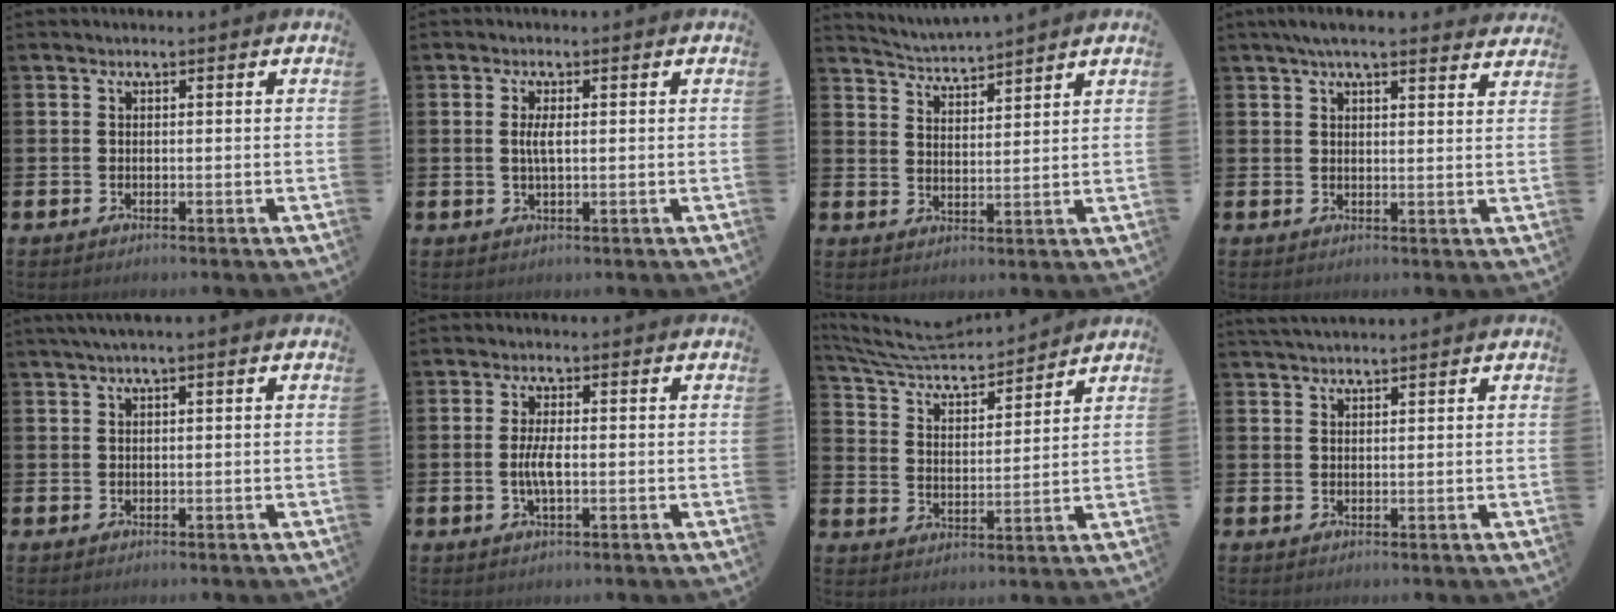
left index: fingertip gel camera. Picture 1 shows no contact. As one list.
[{"total": 2.3, "force": [0.3, 0.7, 2.2], "torque": [-0.036, 0.001, 0.002]}, {"total": 4.1, "force": [4.0, -0.3, -0.2], "torque": [-0.015, -0.027, 0.072]}, {"total": 4.6, "force": [4.1, 0.7, 2.0], "torque": [-0.046, -0.010, 0.074]}, {"total": 1.4, "force": [0.8, 0.0, 1.2], "torque": [-0.029, 0.005, 0.016]}, {"total": 3.5, "force": [-0.4, 1.2, 3.3], "torque": [-0.058, -0.005, -0.012]}, {"total": 6.7, "force": [6.3, 1.6, 1.4], "torque": [-0.060, -0.051, 0.106]}, {"total": 2.0, "force": [2.0, 0.2, 0.3], "torque": [-0.003, -0.005, 0.035]}]